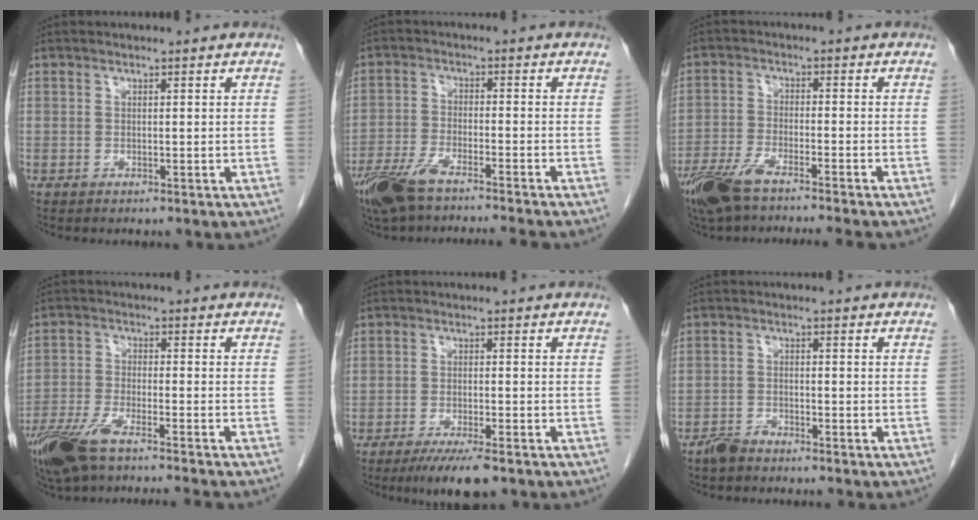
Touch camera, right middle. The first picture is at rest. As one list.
[{"total": 10.7, "force": [-8.9, 0.5, 5.8], "torque": [-0.106, -0.021, -0.152]}, {"total": 9.7, "force": [-7.9, 0.5, 5.6], "torque": [-0.103, -0.022, -0.137]}, {"total": 10.9, "force": [-8.8, 0.7, 6.5], "torque": [-0.120, -0.024, -0.152]}, {"total": 6.5, "force": [-4.6, 0.9, 4.5], "torque": [-0.069, -0.016, -0.070]}, {"total": 2.4, "force": [-2.3, 0.5, 0.7], "torque": [-0.015, -0.003, -0.042]}]